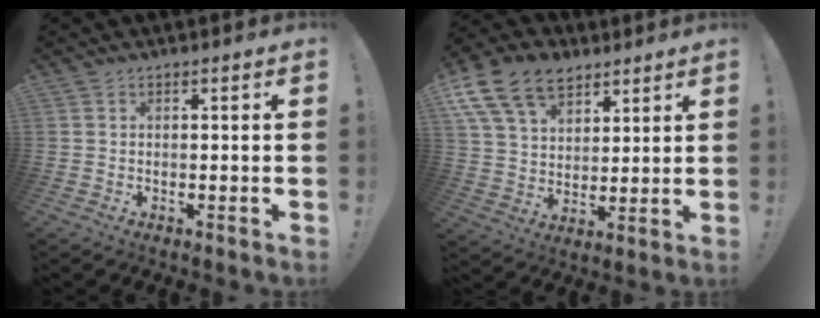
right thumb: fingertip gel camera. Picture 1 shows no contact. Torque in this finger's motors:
{"motor_torque": [0.21, 1.13, 0.38, 0.04, 0.45]}